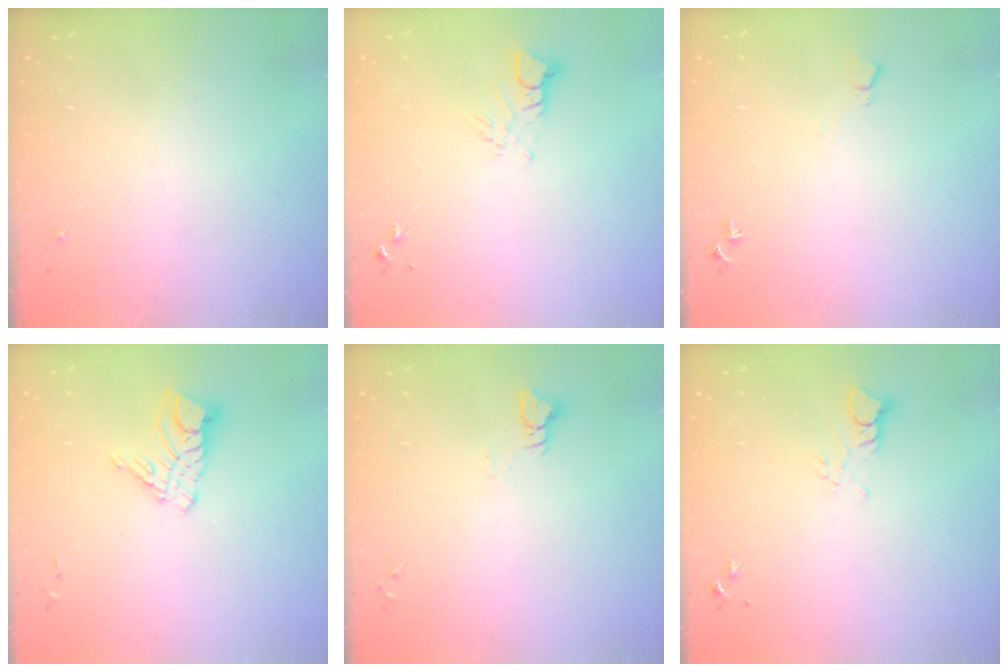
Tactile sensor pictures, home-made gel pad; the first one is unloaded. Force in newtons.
{"total": 3.7, "press": 3.7, "slide": 0.4}
{"total": 5.8, "press": 5.8, "slide": 0.7}
{"total": 11.0, "press": 10.9, "slide": 1.0}
{"total": 2.9, "press": 2.9, "slide": 0.3}
{"total": 3.1, "press": 3.1, "slide": 0.3}